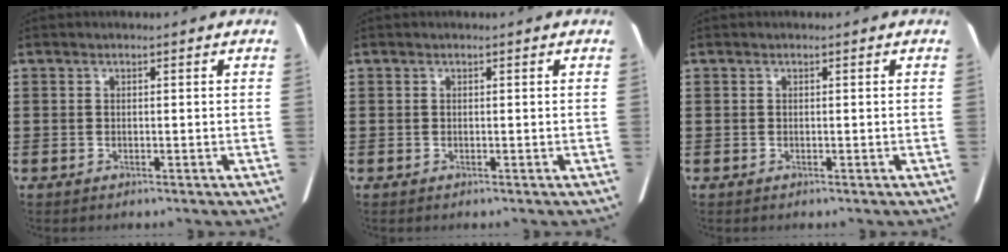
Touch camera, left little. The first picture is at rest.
{"total": 0.0}
{"total": 0.0}